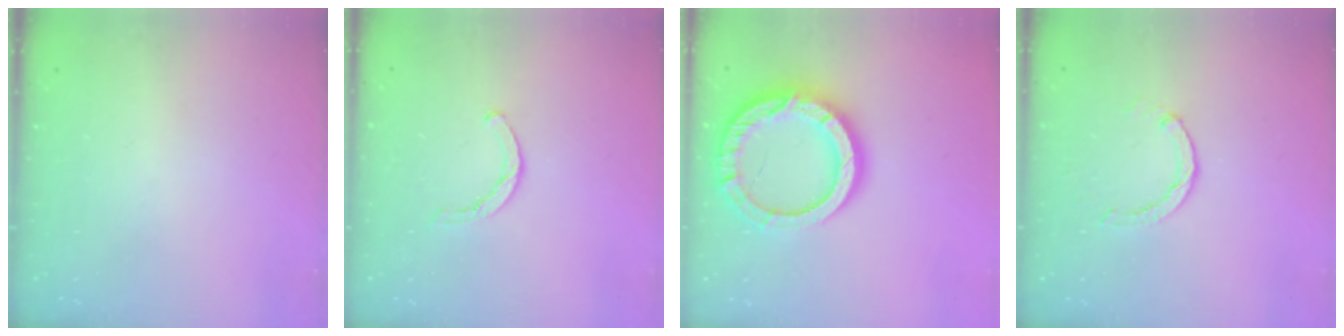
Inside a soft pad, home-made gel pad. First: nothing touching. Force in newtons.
{"total": 3.6, "press": 3.5, "slide": 0.8}
{"total": 18.3, "press": 18.2, "slide": 1.7}
{"total": 1.8, "press": 1.8, "slide": 0.2}